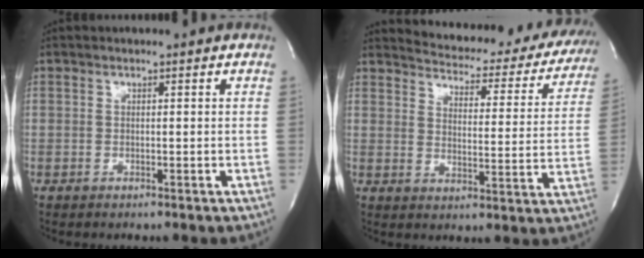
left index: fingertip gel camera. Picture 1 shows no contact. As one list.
[{"total": 22.9, "force": [21.3, 5.6, 6.0], "torque": [-0.078, -0.063, 0.244]}]